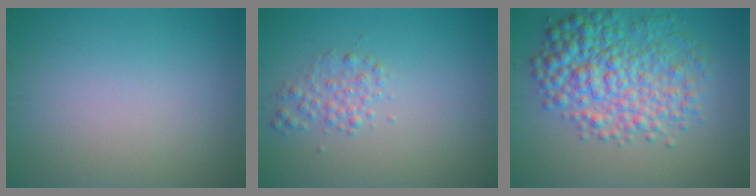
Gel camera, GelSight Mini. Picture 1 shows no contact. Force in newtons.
{"total": 1.7, "press": 1.7, "slide": 0.0}
{"total": 7.2, "press": 7.2, "slide": 0.0}